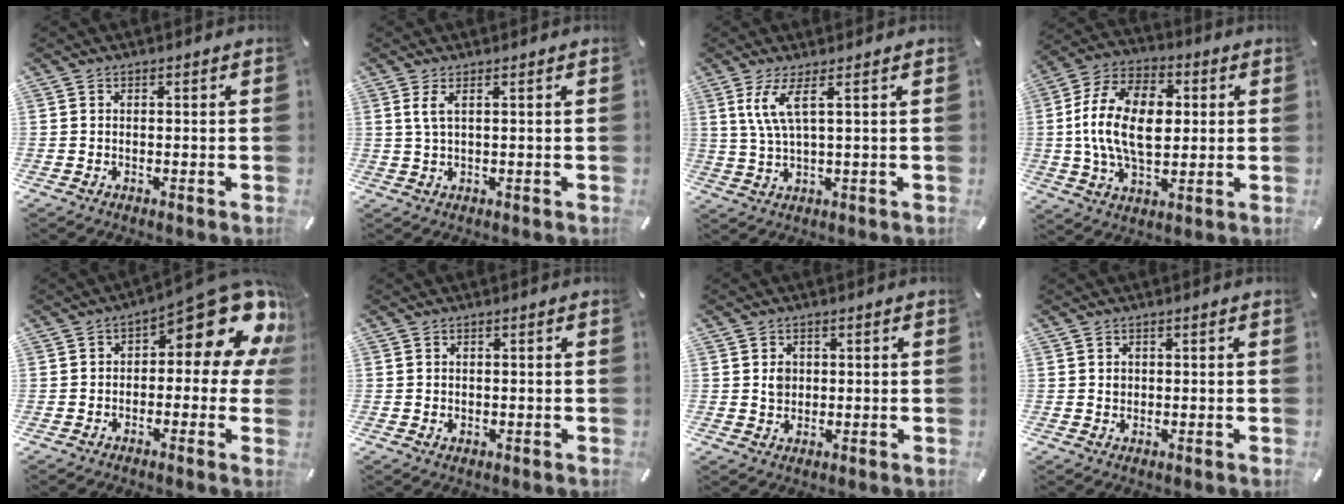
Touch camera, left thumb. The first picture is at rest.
{"total": 2.7, "force": [0.9, 0.6, 2.5], "torque": [-0.053, 0.001, 0.015]}
{"total": 6.3, "force": [2.7, 0.9, 5.6], "torque": [-0.124, -0.004, 0.043]}
{"total": 17.3, "force": [0.7, 11.2, 13.2], "torque": [-0.275, 0.015, 0.012]}
{"total": 15.3, "force": [7.6, 6.1, 11.9], "torque": [-0.150, -0.069, 0.120]}
{"total": 0.6, "force": [0.0, 0.6, 0.1], "torque": [-0.003, 0.004, -0.001]}
{"total": 2.7, "force": [0.5, 2.5, 0.8], "torque": [-0.004, -0.001, 0.004]}
{"total": 0.8, "force": [0.2, 0.8, 0.2], "torque": [0.003, 0.000, 0.001]}